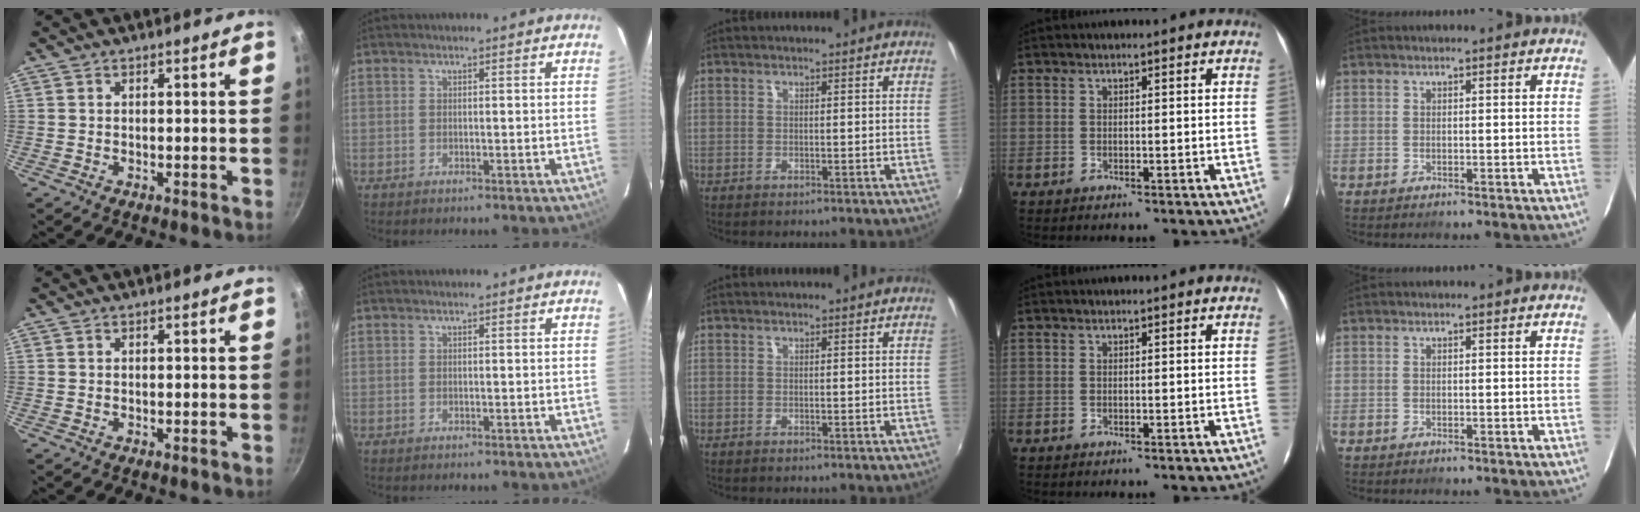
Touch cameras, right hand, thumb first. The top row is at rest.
{}